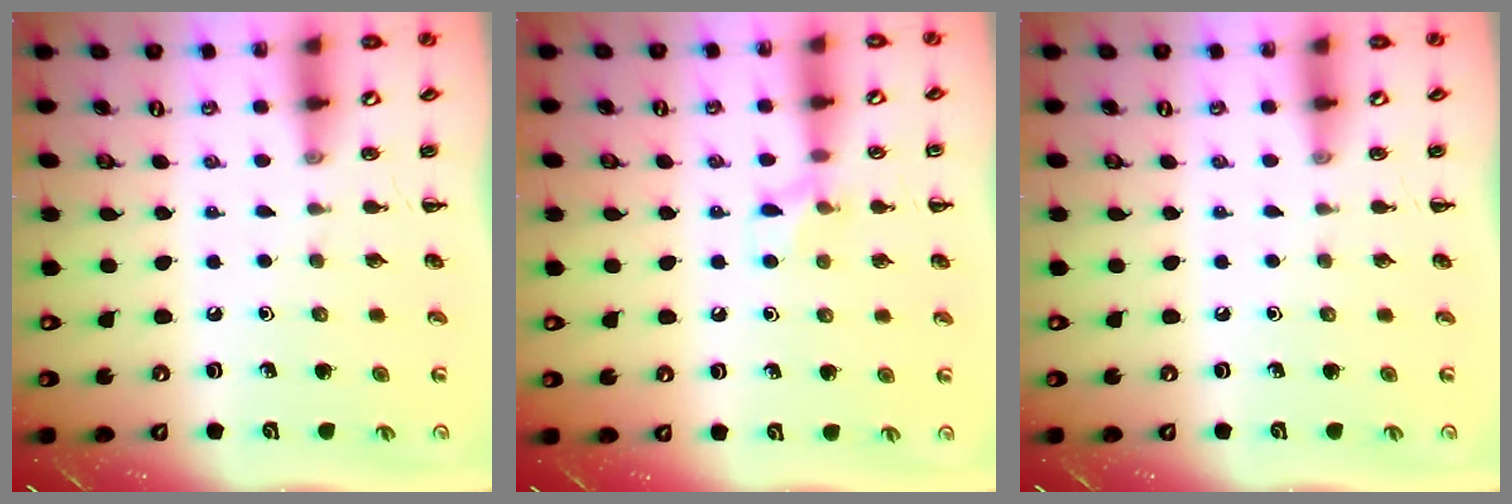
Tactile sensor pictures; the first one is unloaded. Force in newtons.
{"total": 6.5, "press": 6.1, "slide": 2.3}
{"total": 0.0}